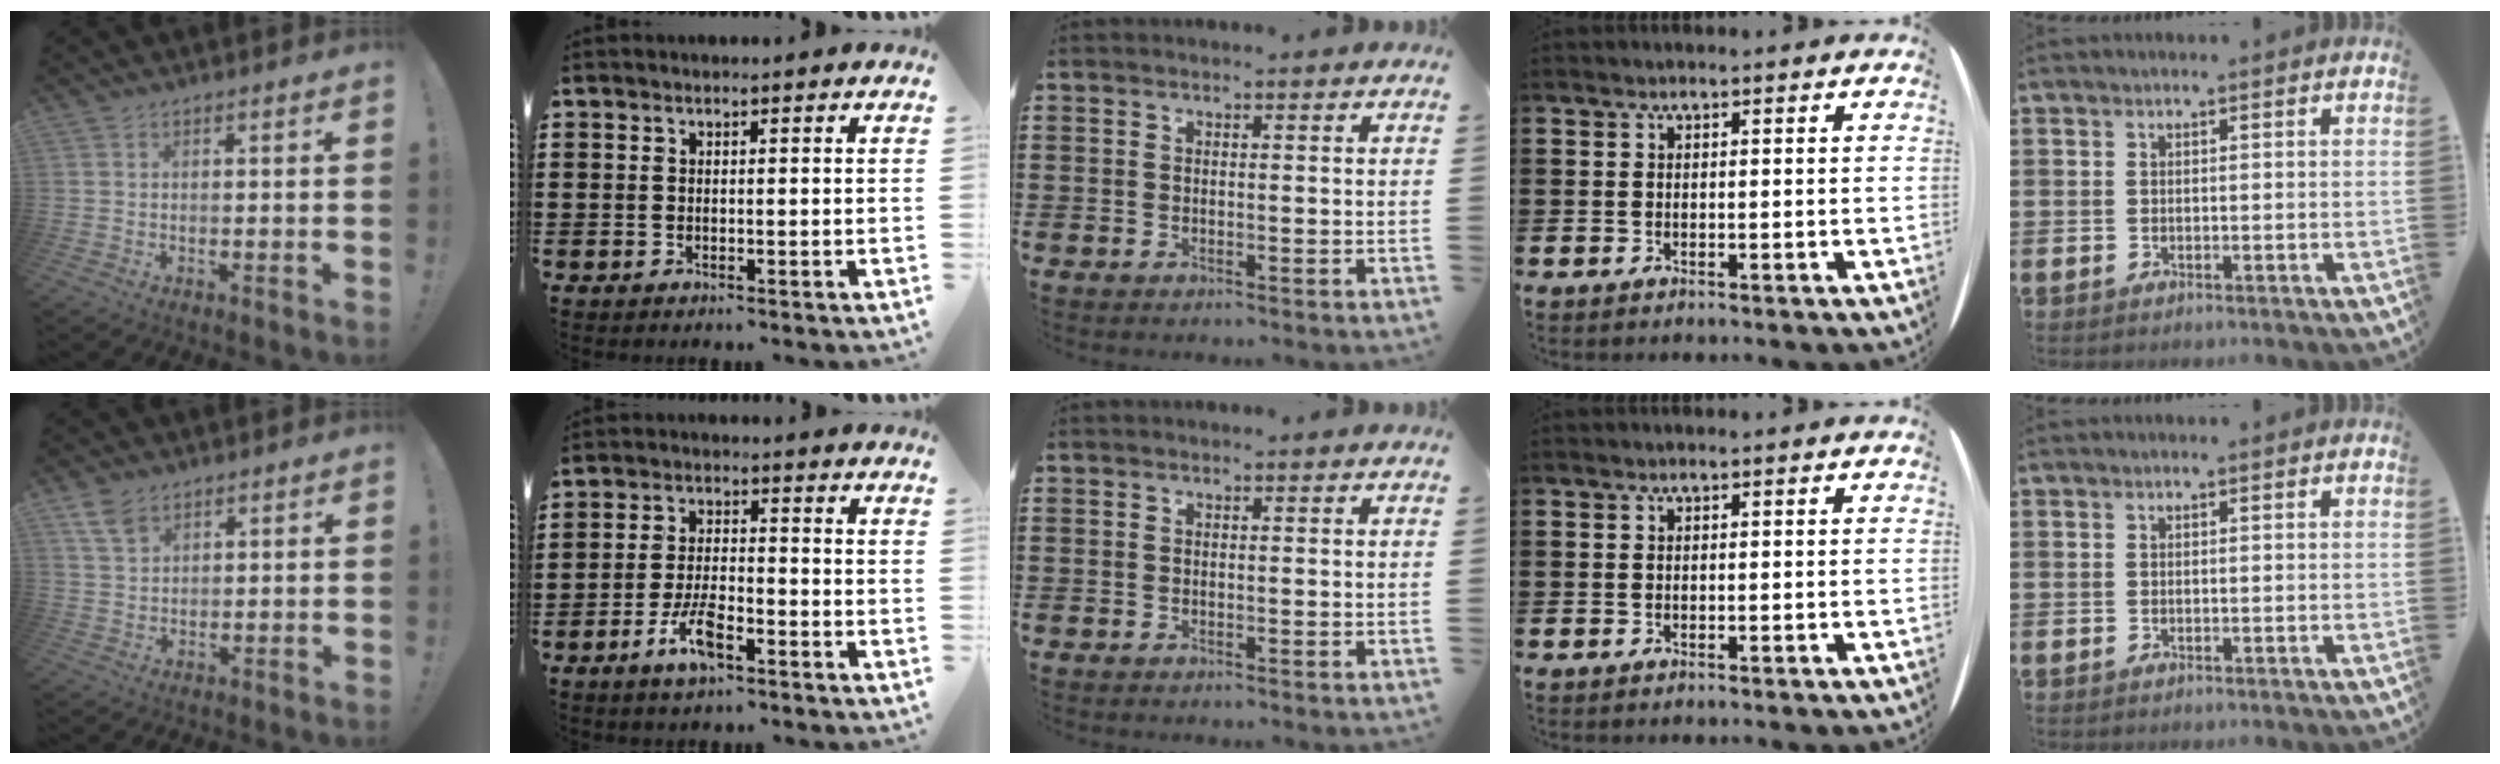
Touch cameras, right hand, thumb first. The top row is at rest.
{"thumb": {"total": 5.7, "force": [3.7, 3.6, 2.5], "torque": [-0.038, -0.018, 0.070]}, "index": {"total": 6.3, "force": [-3.4, 2.2, 4.8], "torque": [-0.105, 0.002, -0.066]}}